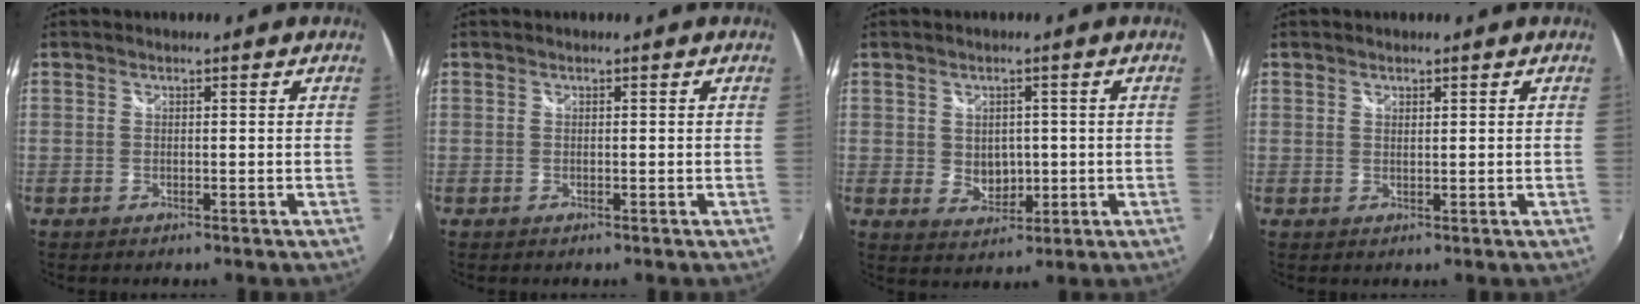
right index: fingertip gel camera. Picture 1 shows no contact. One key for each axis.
{"total": 0.0}
{"total": 4.8, "fx": 0.2, "fy": 4.0, "fz": 2.6, "tx": -0.044, "ty": -0.003, "tz": 0.011}
{"total": 0.8, "fx": 0.7, "fy": 0.4, "fz": 0.4, "tx": -0.003, "ty": 0.000, "tz": 0.011}